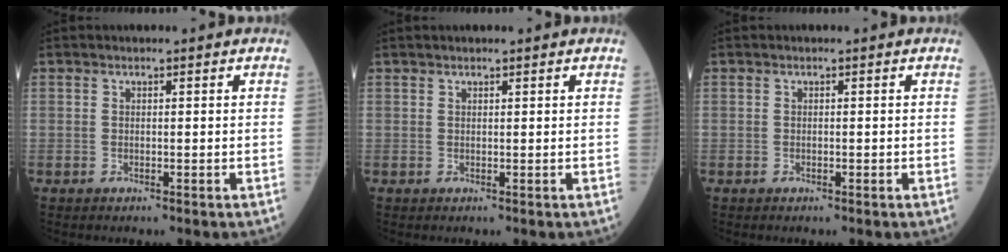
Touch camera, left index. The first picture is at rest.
{"total": 1.0, "force": [0.9, 0.2, 0.3], "torque": [-0.007, 0.018, 0.017]}
{"total": 0.0}